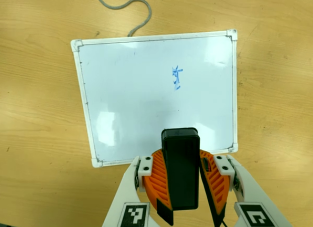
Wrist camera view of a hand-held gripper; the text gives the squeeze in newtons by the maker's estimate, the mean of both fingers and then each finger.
{"total": 9.7, "left": 9.5, "right": 9.9}